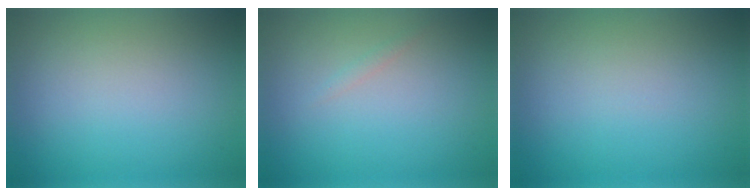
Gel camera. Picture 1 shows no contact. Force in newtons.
{"total": 0.6, "press": 0.6, "slide": 0.1}
{"total": 0.0}